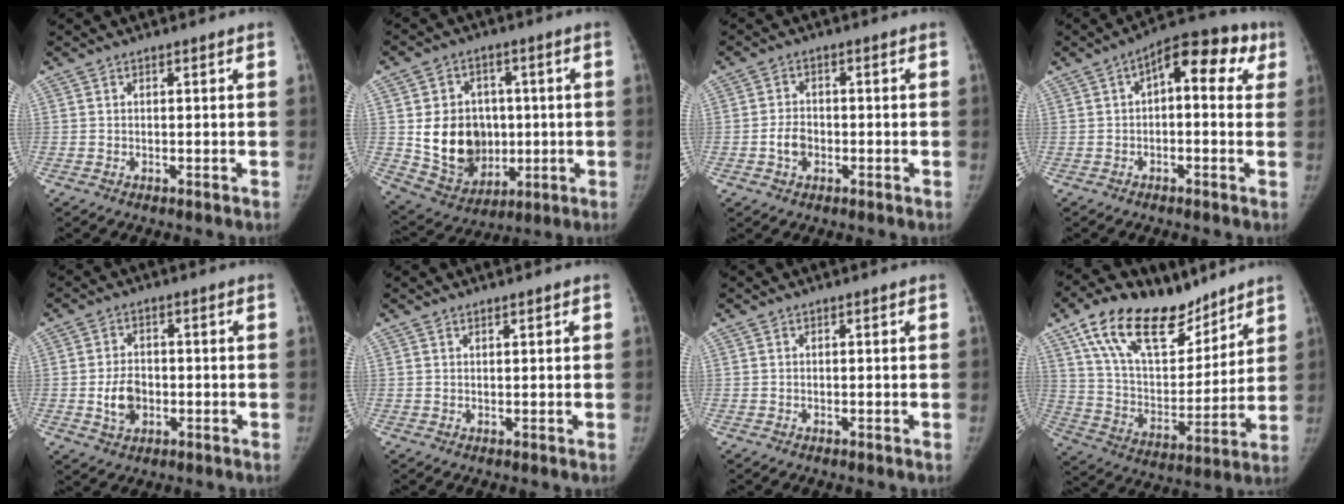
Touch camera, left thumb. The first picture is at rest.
{"total": 15.3, "force": [0.1, 12.6, 8.6], "torque": [-0.104, -0.006, 0.026]}
{"total": 3.8, "force": [-1.1, 2.8, 2.3], "torque": [-0.035, 0.012, -0.022]}
{"total": 11.6, "force": [3.4, 5.8, 9.5], "torque": [-0.092, 0.034, 0.033]}
{"total": 5.9, "force": [-1.1, 4.3, 3.9], "torque": [-0.058, 0.005, -0.016]}
{"total": 0.8, "force": [0.7, 0.1, 0.4], "torque": [-0.006, -0.004, 0.012]}
{"total": 0.0}
{"total": 22.5, "force": [15.0, 11.1, 12.6], "torque": [-0.183, -0.051, 0.269]}